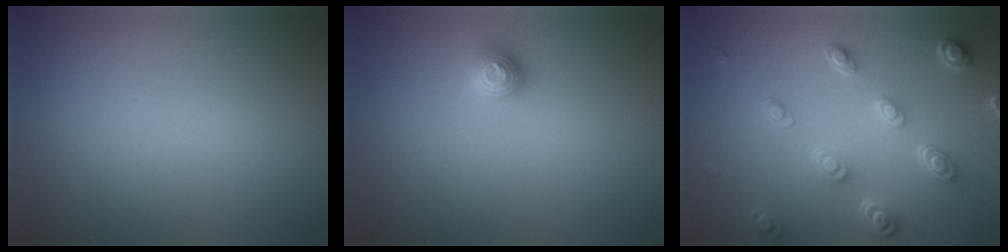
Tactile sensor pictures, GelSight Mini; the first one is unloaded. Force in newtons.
{"total": 1.1, "press": 1.1, "slide": 0.2}
{"total": 4.6, "press": 3.5, "slide": 3.0}